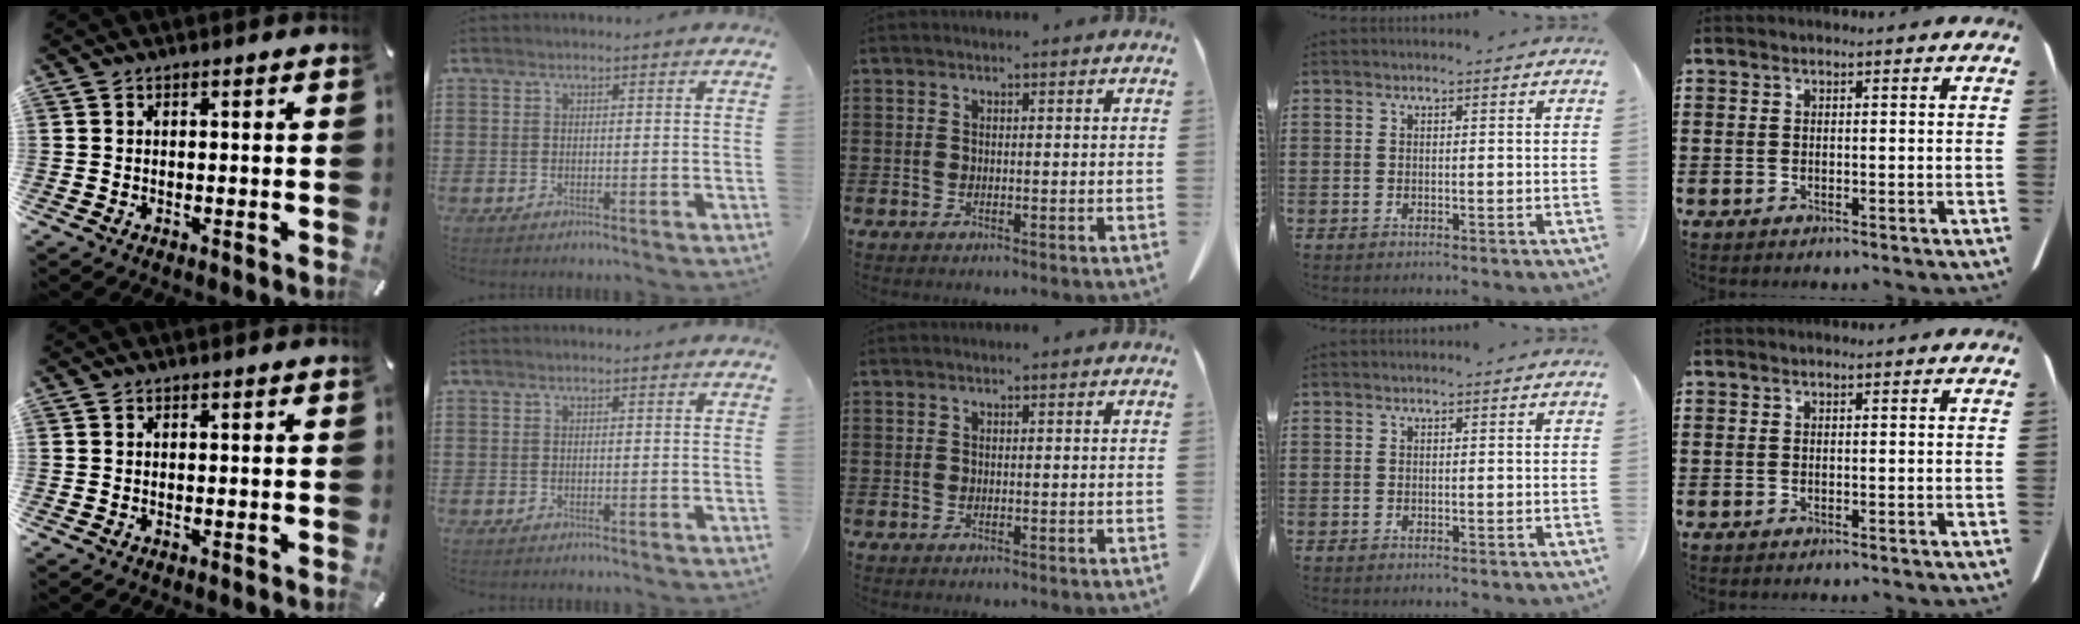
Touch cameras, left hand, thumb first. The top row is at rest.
{}